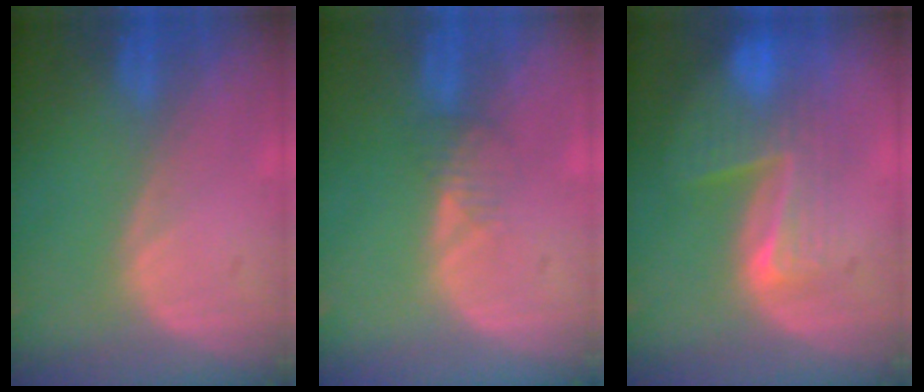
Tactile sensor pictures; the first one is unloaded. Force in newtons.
{"total": 1.6, "press": 1.6, "slide": 0.2}
{"total": 7.8, "press": 7.2, "slide": 3.1}